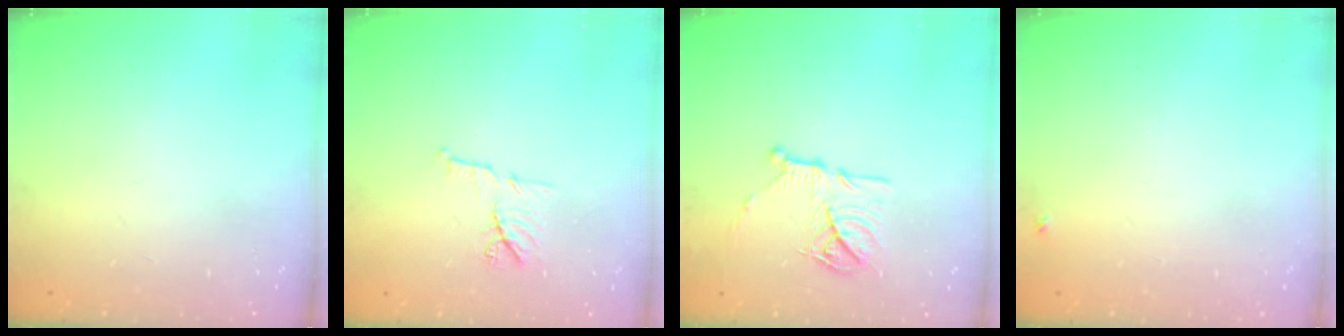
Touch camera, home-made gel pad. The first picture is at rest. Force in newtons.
{"total": 7.5, "press": 7.5, "slide": 0.7}
{"total": 14.9, "press": 14.8, "slide": 1.4}
{"total": 3.5, "press": 3.4, "slide": 0.5}